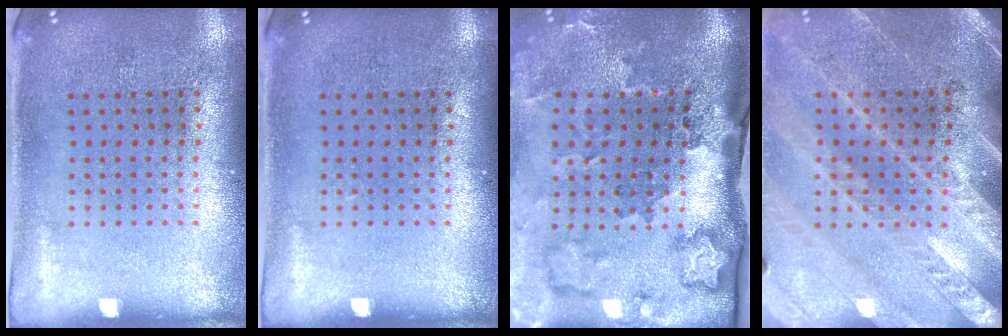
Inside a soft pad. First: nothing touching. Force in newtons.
{"total": 0.0}
{"total": 3.5, "press": 2.2, "slide": 2.7}
{"total": 3.0, "press": 2.7, "slide": 1.3}